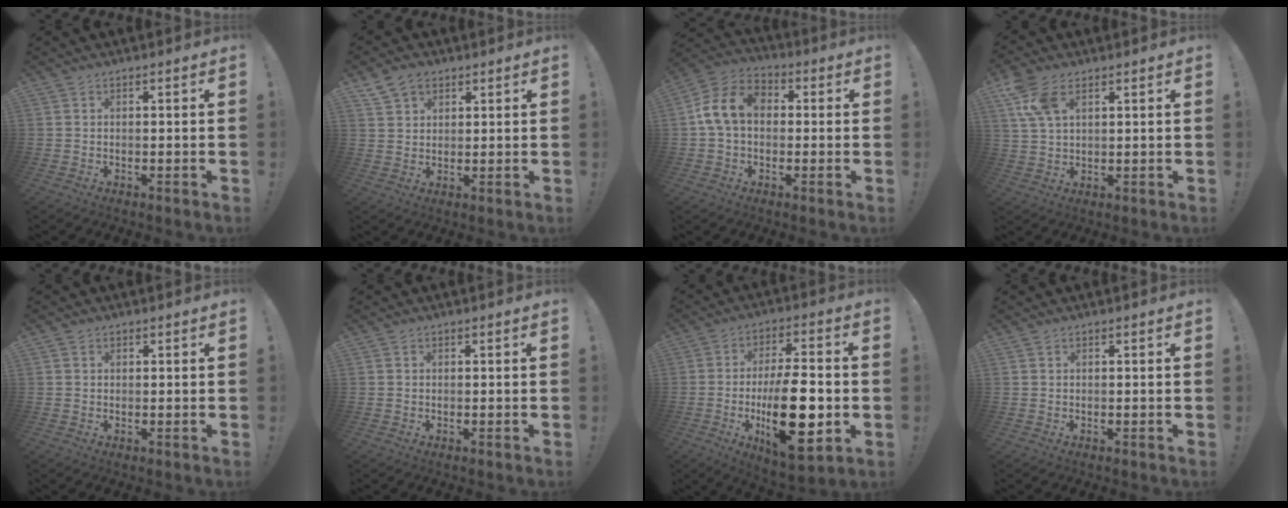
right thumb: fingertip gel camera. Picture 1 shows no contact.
{"total": 6.2, "force": [3.9, 4.3, 2.1], "torque": [-0.034, -0.012, 0.076]}
{"total": 12.3, "force": [1.5, 8.8, 8.4], "torque": [-0.164, 0.019, 0.031]}
{"total": 9.3, "force": [4.6, 4.9, 6.5], "torque": [-0.134, -0.010, 0.087]}
{"total": 0.9, "force": [0.6, 0.7, 0.1], "torque": [0.005, -0.001, 0.010]}
{"total": 0.0}
{"total": 21.6, "force": [-4.1, 8.6, 19.4], "torque": [-0.321, -0.007, -0.061]}
{"total": 0.0}